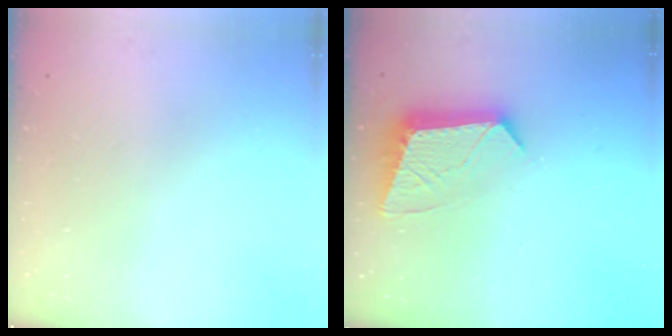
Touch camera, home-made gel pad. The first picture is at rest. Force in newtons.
{"total": 11.2, "press": 11.2, "slide": 0.6}